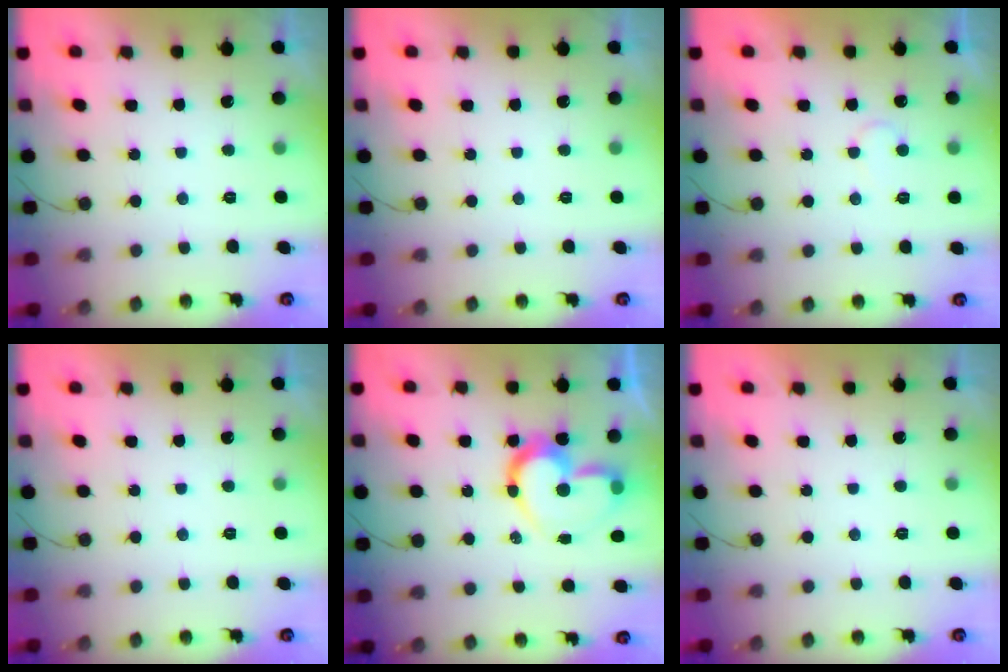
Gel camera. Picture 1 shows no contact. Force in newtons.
{"total": 0.0}
{"total": 5.4, "press": 5.4, "slide": 0.4}
{"total": 1.9, "press": 1.9, "slide": 0.1}
{"total": 14.7, "press": 14.5, "slide": 2.2}
{"total": 1.6, "press": 1.6, "slide": 0.0}